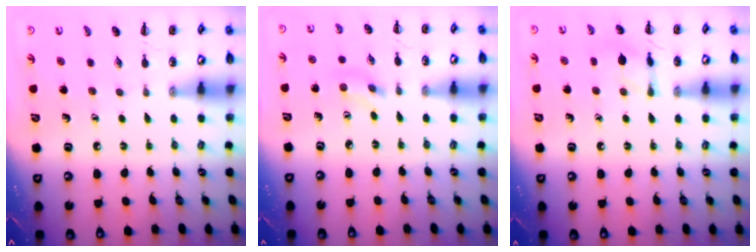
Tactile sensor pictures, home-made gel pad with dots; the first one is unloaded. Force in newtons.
{"total": 2.3, "press": 2.1, "slide": 0.9}
{"total": 8.7, "press": 8.7, "slide": 0.4}